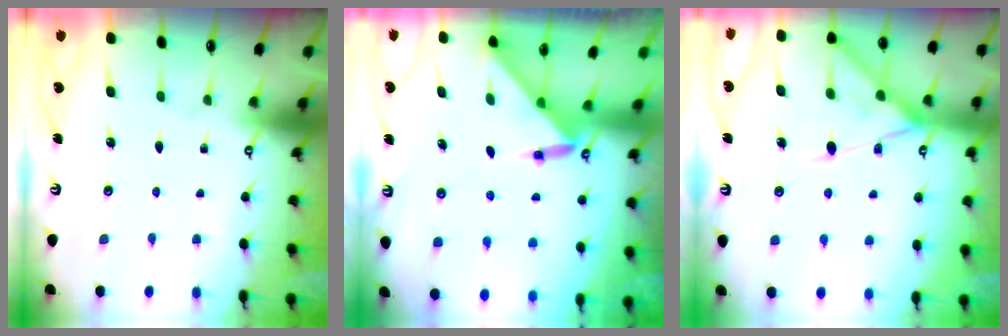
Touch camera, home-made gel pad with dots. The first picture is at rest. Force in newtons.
{"total": 3.3, "press": 3.3, "slide": 0.2}
{"total": 15.1, "press": 15.0, "slide": 1.1}